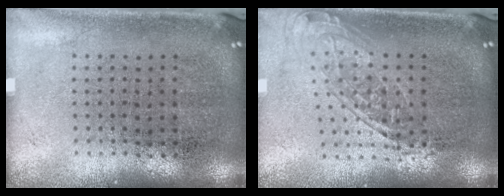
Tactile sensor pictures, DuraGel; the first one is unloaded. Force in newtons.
{"total": 1.5, "press": 1.3, "slide": 0.9}